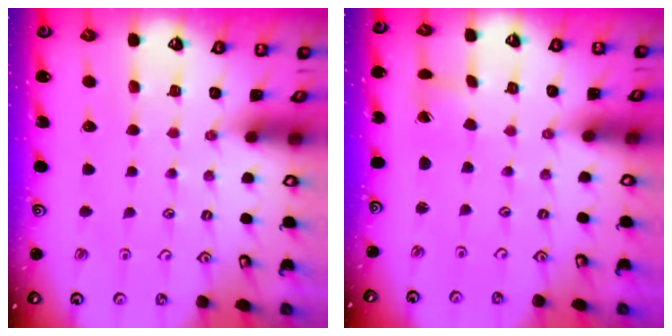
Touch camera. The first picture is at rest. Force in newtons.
{"total": 0.5, "press": 0.5, "slide": 0.1}